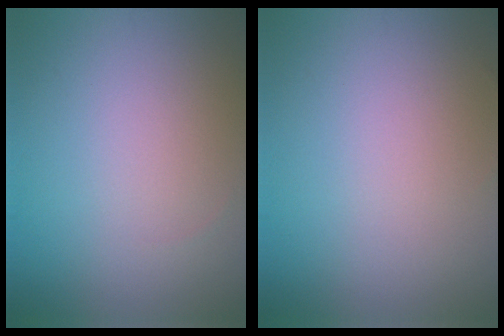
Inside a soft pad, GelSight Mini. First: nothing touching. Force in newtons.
{"total": 0.0}